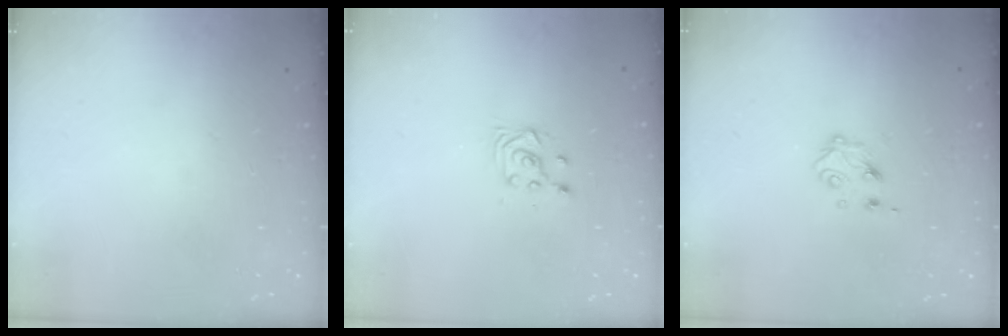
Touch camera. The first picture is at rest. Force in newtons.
{"total": 4.1, "press": 4.0, "slide": 1.0}
{"total": 4.6, "press": 4.5, "slide": 0.6}